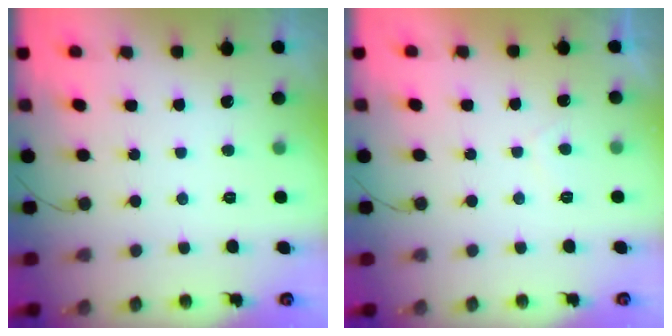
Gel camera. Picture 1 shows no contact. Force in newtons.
{"total": 1.6, "press": 1.6, "slide": 0.5}